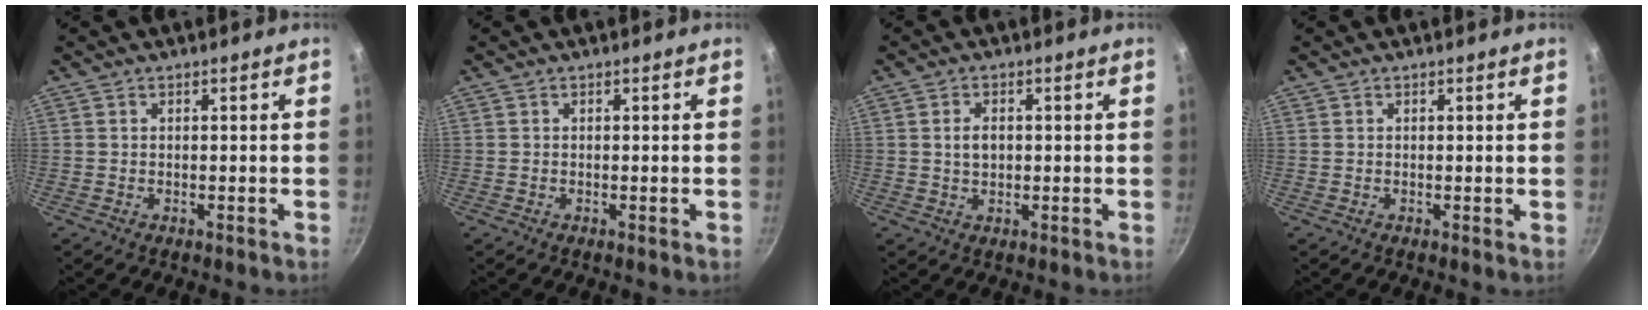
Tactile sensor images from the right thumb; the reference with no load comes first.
{"total": 0.0}
{"total": 3.1, "force": [0.3, 2.1, 2.3], "torque": [-0.028, 0.005, 0.004]}
{"total": 0.0}